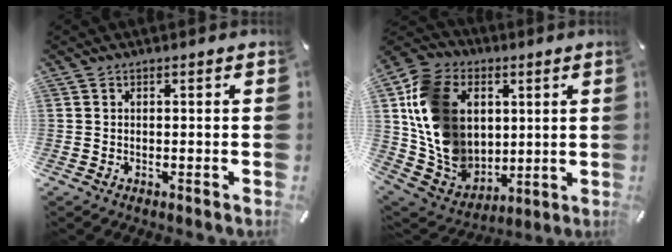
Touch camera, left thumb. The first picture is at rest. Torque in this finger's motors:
{"motor_torque": [2.49, 2.52, 2.41, -0.36, 0.39]}